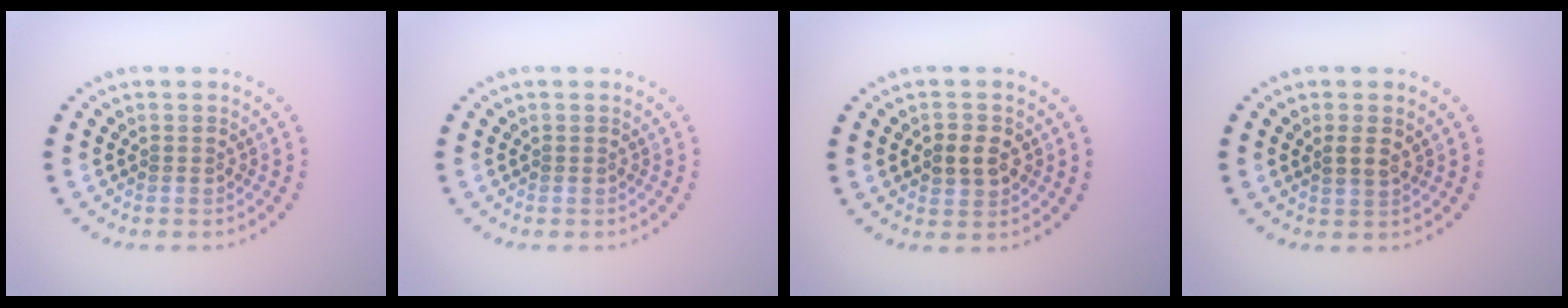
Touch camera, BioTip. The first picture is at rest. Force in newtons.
{"total": 0.0}
{"total": 2.7, "press": 2.7, "slide": 0.5}
{"total": 1.2, "press": 1.1, "slide": 0.3}